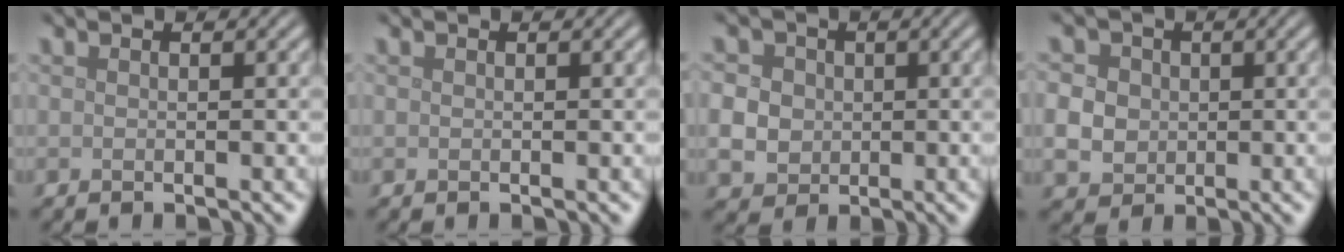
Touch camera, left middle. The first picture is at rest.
{"total": 0.0}
{"total": 5.6, "force": [0.4, 5.0, 2.4], "torque": [-0.049, 0.023, -0.002]}
{"total": 4.9, "force": [0.2, 4.4, 2.2], "torque": [-0.047, 0.017, -0.003]}